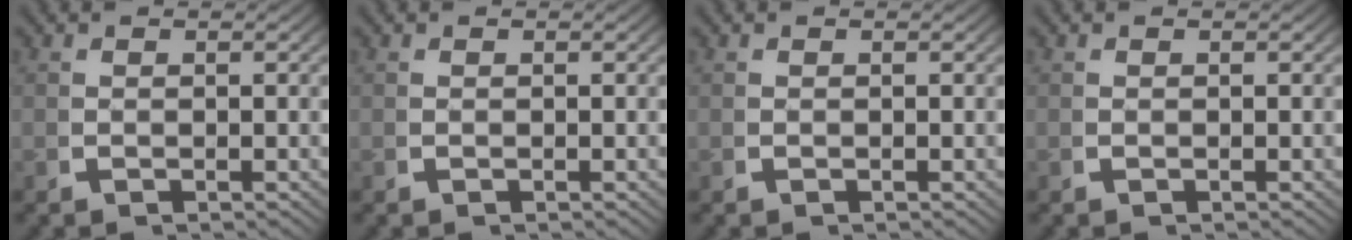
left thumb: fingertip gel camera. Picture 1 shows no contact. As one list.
[{"total": 0.0}, {"total": 0.0}, {"total": 0.0}]